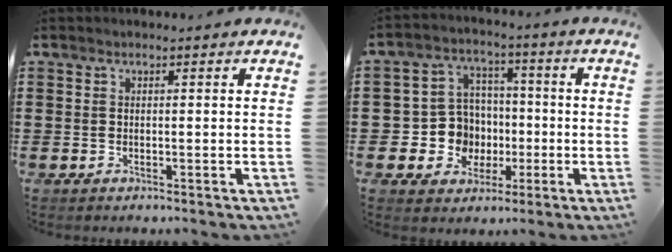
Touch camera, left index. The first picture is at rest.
{"total": 8.4, "force": [-1.1, 8.0, 2.4], "torque": [-0.079, 0.016, -0.013]}